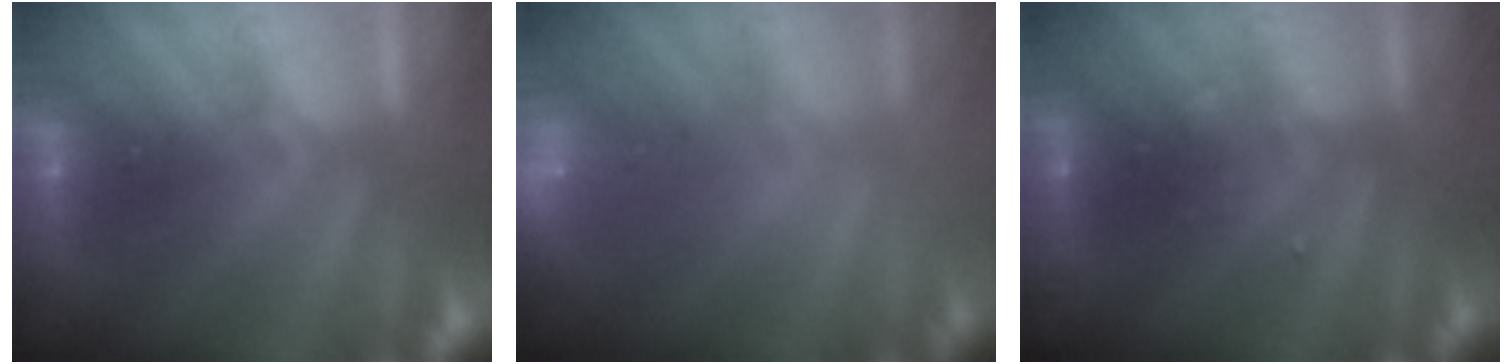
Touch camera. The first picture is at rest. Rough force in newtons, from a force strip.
{"total": 2.3}
{"total": 2.4}